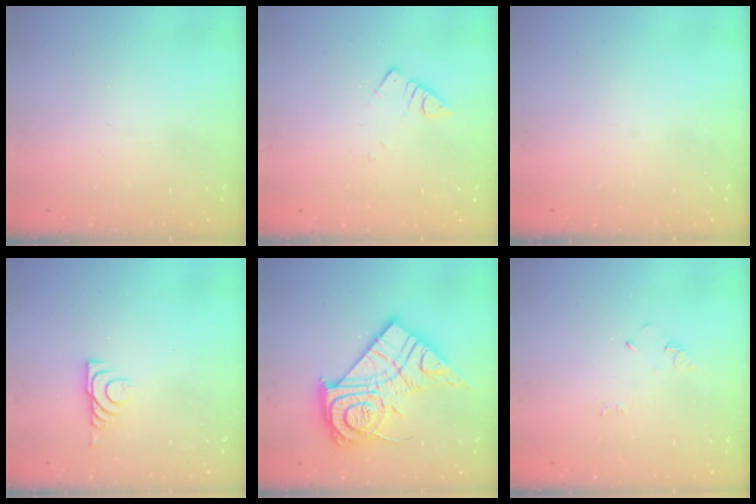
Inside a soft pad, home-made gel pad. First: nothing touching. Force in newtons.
{"total": 2.5, "press": 2.5, "slide": 0.3}
{"total": 0.0}
{"total": 5.8, "press": 5.7, "slide": 0.8}
{"total": 23.3, "press": 23.3, "slide": 1.7}
{"total": 2.6, "press": 2.6, "slide": 0.4}